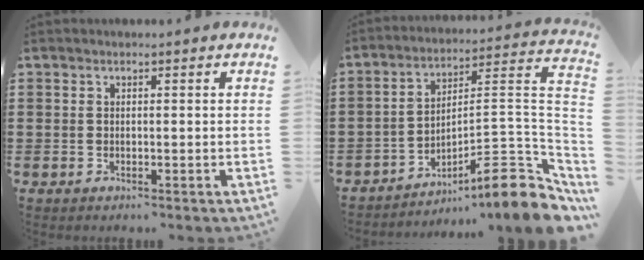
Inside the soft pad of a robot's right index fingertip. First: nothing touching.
{"total": 9.6, "force": [-6.6, 1.5, 6.8], "torque": [-0.091, -0.004, -0.128]}